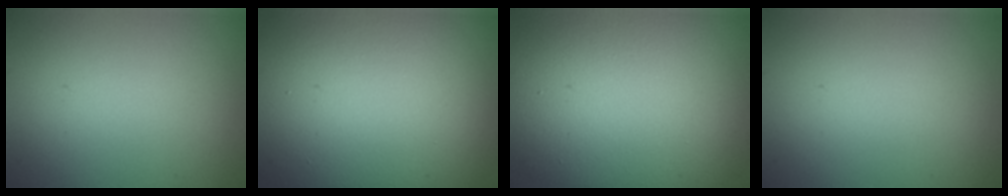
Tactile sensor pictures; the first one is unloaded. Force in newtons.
{"total": 17.8, "press": 17.7, "slide": 1.0}
{"total": 15.6, "press": 15.6, "slide": 1.1}
{"total": 0.0}